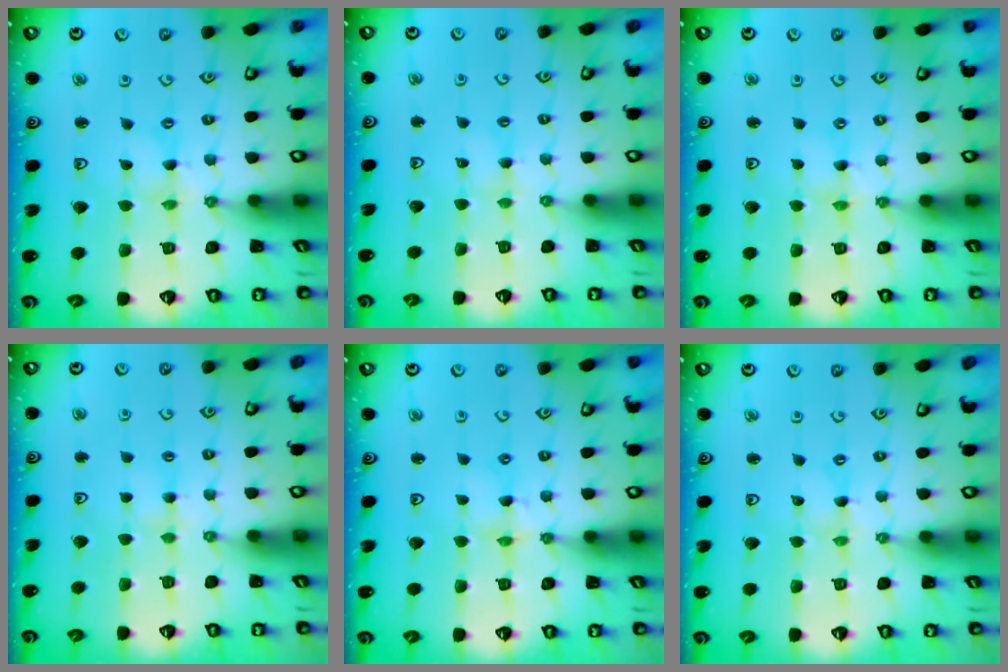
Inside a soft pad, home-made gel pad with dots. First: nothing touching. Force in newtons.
{"total": 1.5, "press": 1.5, "slide": 0.3}
{"total": 1.2, "press": 1.2, "slide": 0.3}
{"total": 4.0, "press": 4.0, "slide": 0.6}
{"total": 3.9, "press": 3.9, "slide": 0.3}
{"total": 0.0}